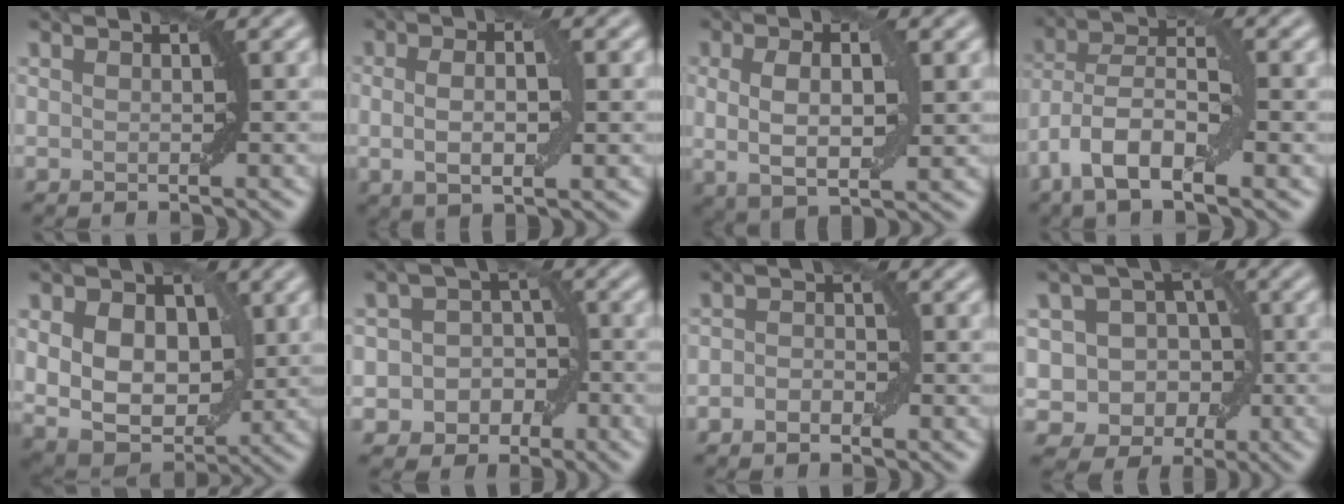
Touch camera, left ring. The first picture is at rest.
{"total": 4.2, "force": [0.3, 1.4, 4.0], "torque": [-0.074, 0.002, 0.001]}
{"total": 5.1, "force": [0.8, 2.1, 4.6], "torque": [-0.077, 0.000, 0.012]}
{"total": 8.2, "force": [-3.4, 3.6, 6.6], "torque": [-0.125, 0.010, -0.072]}
{"total": 9.9, "force": [1.9, 6.9, 6.8], "torque": [-0.115, 0.007, 0.033]}
{"total": 6.0, "force": [-2.3, 5.3, 1.5], "torque": [0.000, 0.019, -0.056]}
{"total": 1.6, "force": [-0.7, 1.1, 0.9], "torque": [-0.016, 0.003, -0.015]}
{"total": 7.4, "force": [-1.1, 6.7, 3.1], "torque": [-0.014, 0.027, -0.045]}